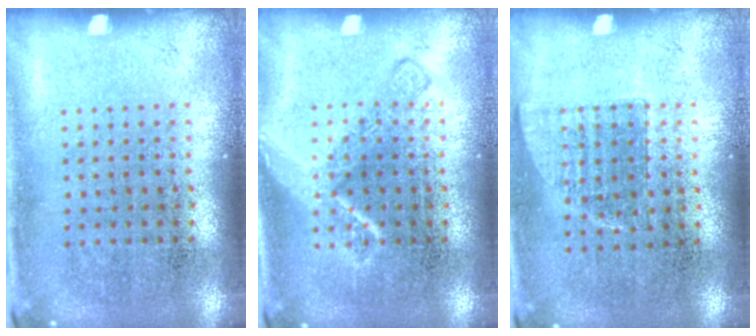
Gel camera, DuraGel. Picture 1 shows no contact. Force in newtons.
{"total": 2.2, "press": 2.2, "slide": 0.4}
{"total": 0.7, "press": 0.7, "slide": 0.1}